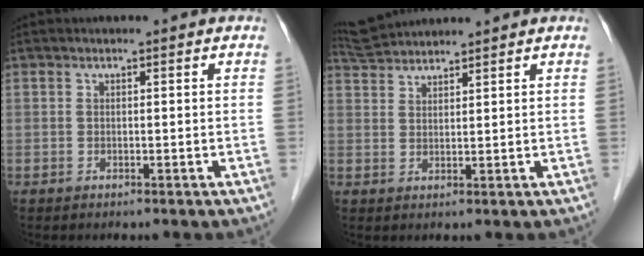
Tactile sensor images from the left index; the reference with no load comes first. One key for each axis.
{"total": 5.2, "fx": 5.1, "fy": -0.2, "fz": 0.8, "tx": -0.023, "ty": 0.031, "tz": 0.101}